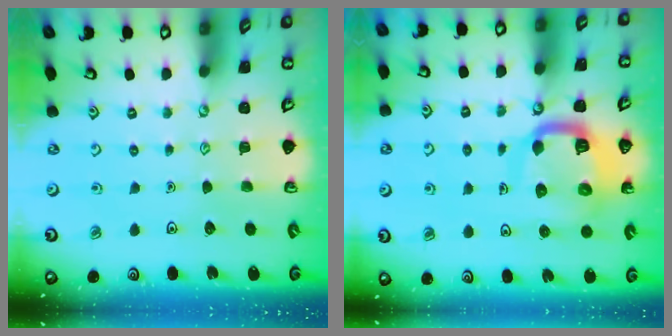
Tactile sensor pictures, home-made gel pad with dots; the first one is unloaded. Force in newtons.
{"total": 11.3, "press": 11.2, "slide": 1.3}